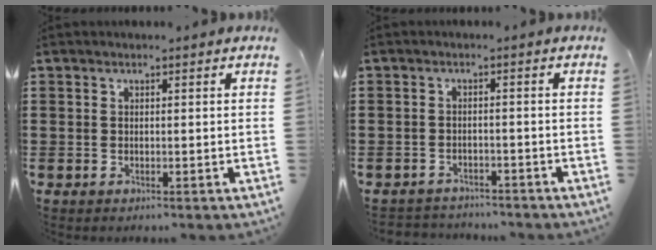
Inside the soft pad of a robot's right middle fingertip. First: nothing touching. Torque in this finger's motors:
{"motor_torque": [0.20, 0.18, 0.03, 0.04]}